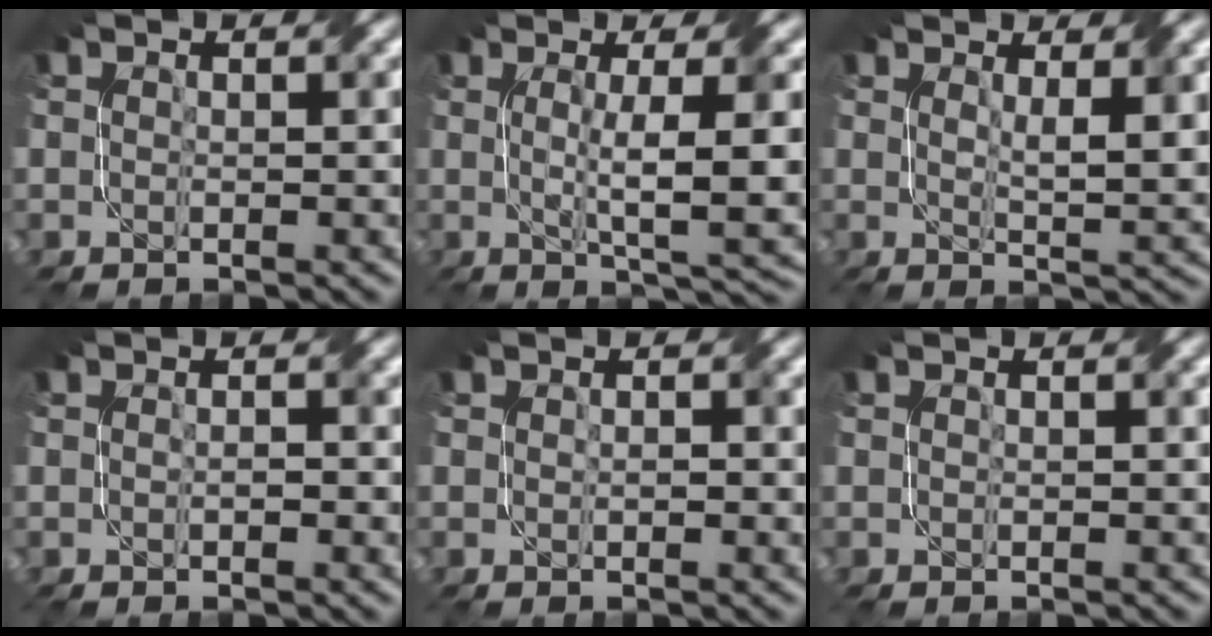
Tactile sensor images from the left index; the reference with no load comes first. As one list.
[{"total": 7.0, "force": [0.2, 1.3, 6.8], "torque": [-0.101, -0.003, 0.006]}, {"total": 3.6, "force": [1.5, 0.7, 3.2], "torque": [-0.056, -0.009, 0.028]}, {"total": 1.6, "force": [-0.2, 0.7, 1.4], "torque": [-0.023, -0.003, 0.000]}, {"total": 1.4, "force": [0.1, 0.7, 1.2], "torque": [-0.017, 0.001, 0.004]}, {"total": 0.0}]